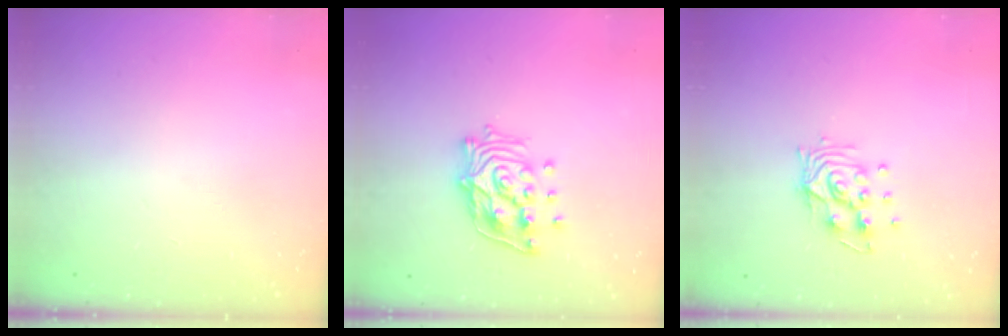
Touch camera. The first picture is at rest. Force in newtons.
{"total": 13.8, "press": 13.7, "slide": 1.6}
{"total": 8.9, "press": 8.9, "slide": 0.7}